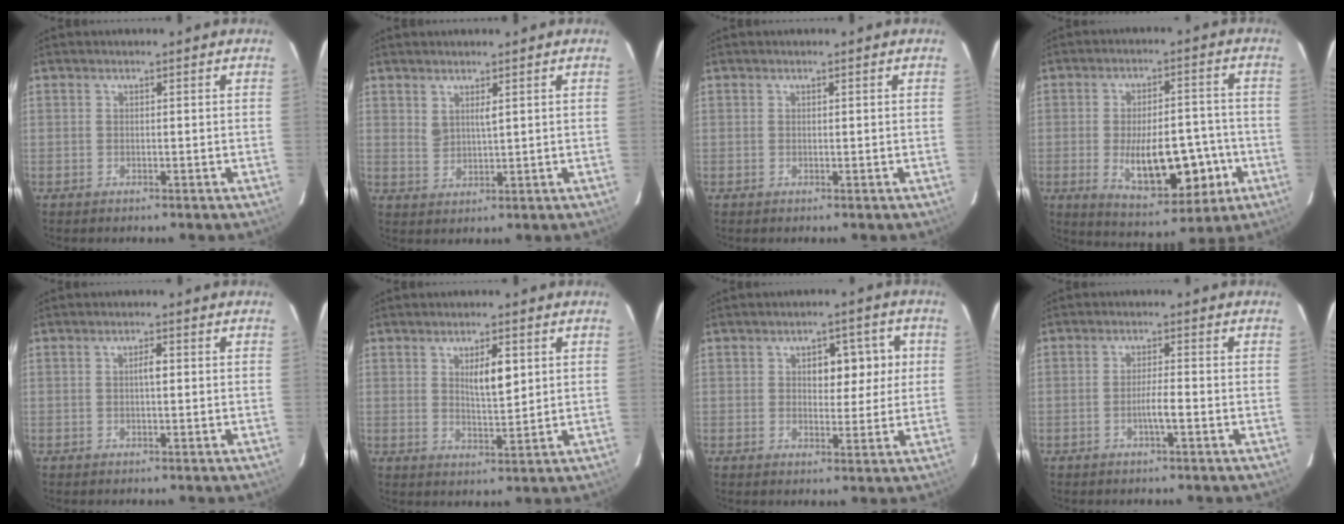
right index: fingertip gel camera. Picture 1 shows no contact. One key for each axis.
{"total": 2.8, "fx": 1.7, "fy": 0.7, "fz": 2.2, "tx": -0.048, "ty": -0.004, "tz": 0.039}
{"total": 0.0}
{"total": 14.0, "fx": -3.7, "fy": 5.7, "fz": 12.2, "tx": -0.188, "ty": 0.006, "tz": -0.042}
{"total": 1.7, "fx": 0.3, "fy": 0.4, "fz": 1.7, "tx": -0.029, "ty": 0.004, "tz": 0.004}
{"total": 5.2, "fx": 1.8, "fy": 1.3, "fz": 4.6, "tx": -0.079, "ty": -0.003, "tz": 0.035}
{"total": 6.5, "fx": 1.6, "fy": 3.6, "fz": 5.1, "tx": -0.059, "ty": 0.021, "tz": 0.026}
{"total": 3.0, "fx": -1.0, "fy": 0.0, "fz": 2.8, "tx": -0.051, "ty": -0.001, "tz": -0.018}